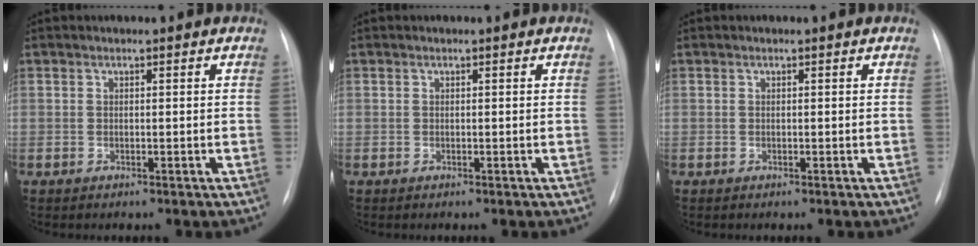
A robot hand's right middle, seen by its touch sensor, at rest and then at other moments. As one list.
[{"total": 0.0}, {"total": 0.0}]